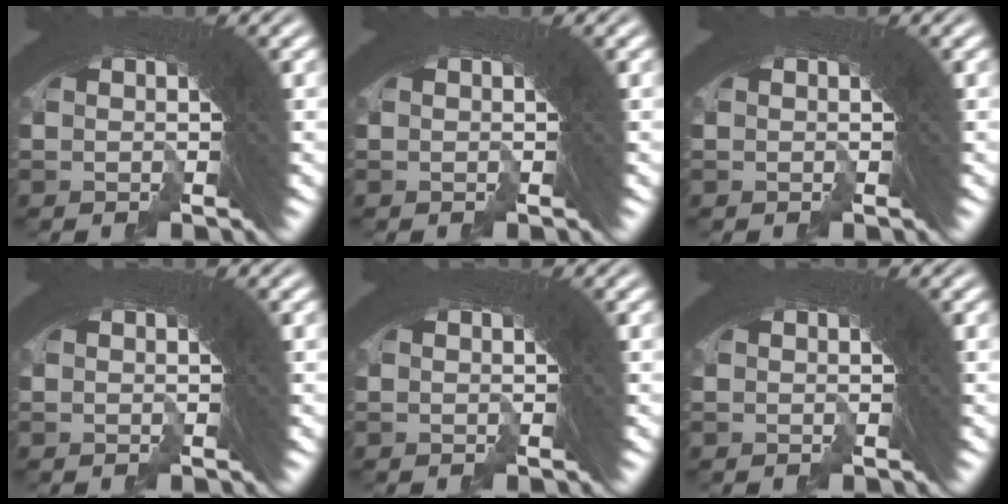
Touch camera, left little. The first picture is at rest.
{"total": 0.0}
{"total": 0.0}
{"total": 0.0}
{"total": 0.0}
{"total": 0.0}